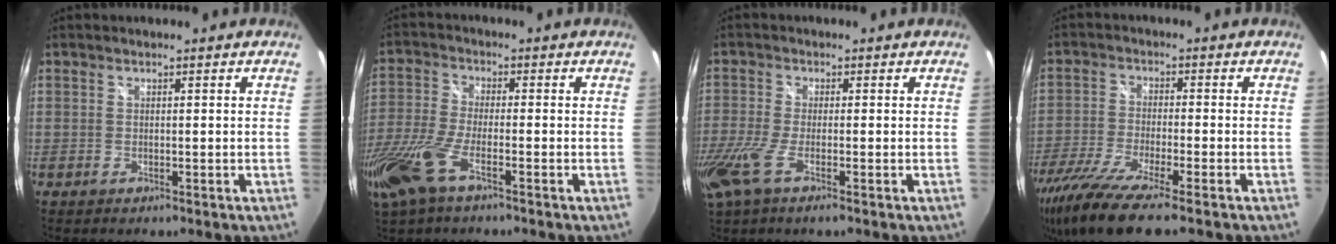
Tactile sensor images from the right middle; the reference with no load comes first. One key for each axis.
{"total": 11.6, "fx": -6.6, "fy": 3.0, "fz": 9.0, "tx": -0.212, "ty": -0.030, "tz": -0.137}
{"total": 8.9, "fx": -4.4, "fy": 1.5, "fz": 7.6, "tx": -0.187, "ty": -0.031, "tz": -0.088}
{"total": 12.7, "fx": -9.4, "fy": 1.3, "fz": 8.5, "tx": -0.187, "ty": -0.047, "tz": -0.172}